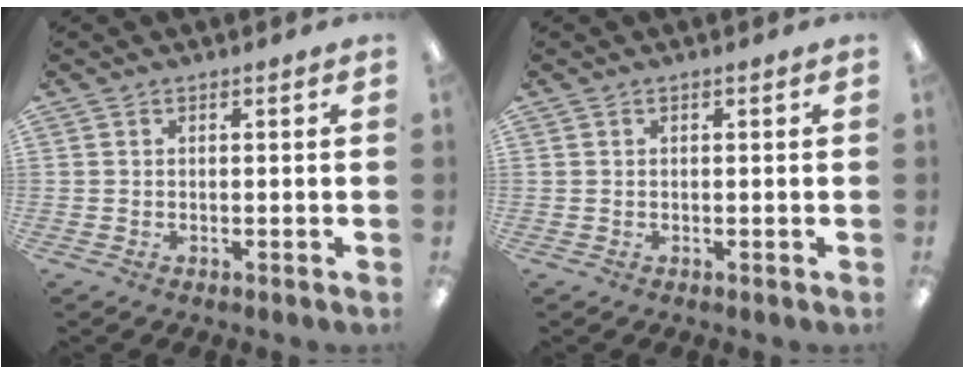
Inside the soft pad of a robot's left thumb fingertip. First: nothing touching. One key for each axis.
{"total": 0.0}